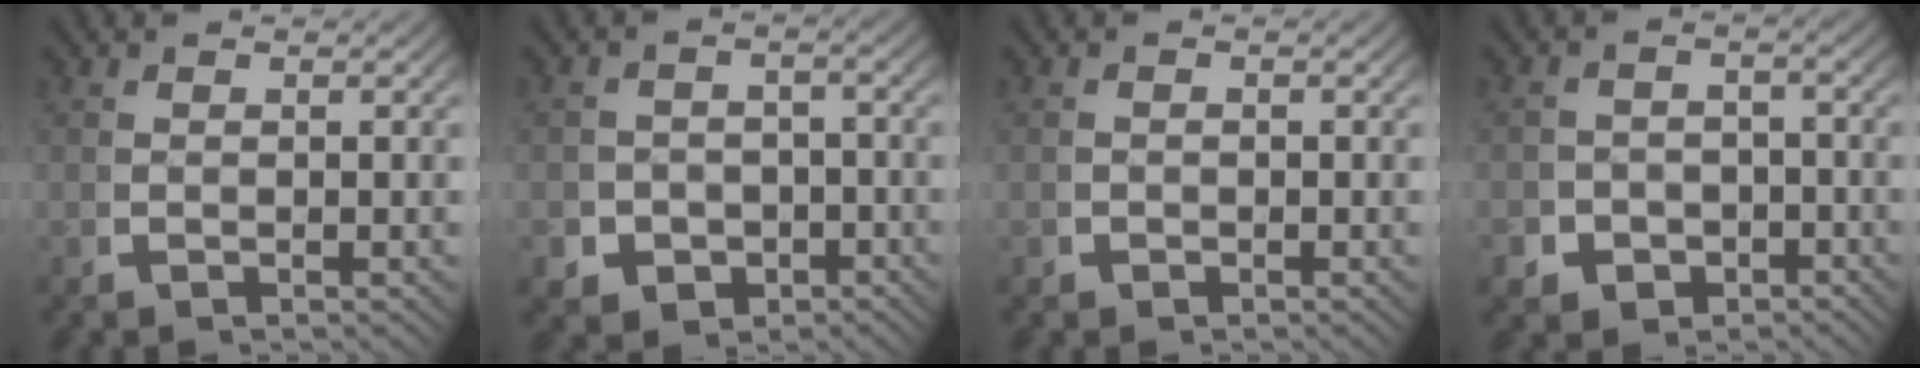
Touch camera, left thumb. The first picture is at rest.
{"total": 6.2, "force": [-2.9, 5.0, 2.3], "torque": [-0.038, -0.035, -0.036]}
{"total": 0.7, "force": [-0.4, 0.5, 0.1], "torque": [-0.001, -0.006, -0.007]}
{"total": 5.2, "force": [-2.8, 4.1, 1.6], "torque": [-0.024, -0.027, -0.040]}